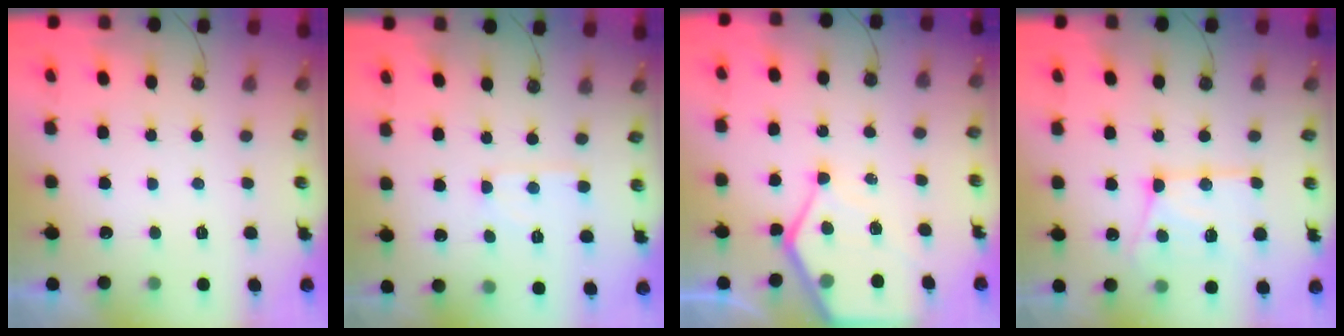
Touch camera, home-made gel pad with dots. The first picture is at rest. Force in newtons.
{"total": 3.9, "press": 3.9, "slide": 0.4}
{"total": 11.0, "press": 11.0, "slide": 0.9}
{"total": 16.3, "press": 16.2, "slide": 1.7}